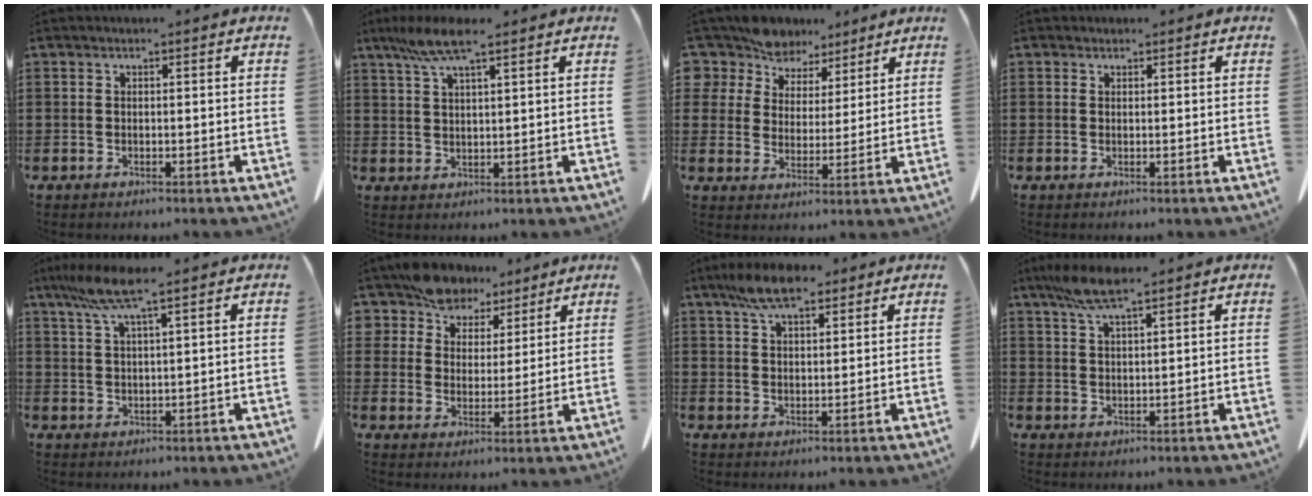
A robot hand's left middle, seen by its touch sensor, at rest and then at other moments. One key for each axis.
{"total": 6.4, "fx": 4.1, "fy": 1.1, "fz": 4.8, "tx": -0.102, "ty": -0.002, "tz": 0.074}
{"total": 7.8, "fx": 6.9, "fy": 3.8, "fz": 0.4, "tx": -0.053, "ty": -0.030, "tz": 0.131}
{"total": 0.7, "fx": 0.6, "fy": 0.4, "fz": 0.0, "tx": -0.003, "ty": 0.001, "tz": 0.012}
{"total": 7.0, "fx": 4.5, "fy": 0.4, "fz": 5.4, "tx": -0.123, "ty": -0.007, "tz": 0.078}
{"total": 7.5, "fx": 6.3, "fy": 3.8, "fz": 1.1, "tx": -0.060, "ty": -0.018, "tz": 0.121}
{"total": 7.3, "fx": 5.3, "fy": 2.5, "fz": 4.4, "tx": -0.098, "ty": 0.000, "tz": 0.098}
{"total": 6.3, "fx": 4.3, "fy": 1.1, "fz": 4.4, "tx": -0.096, "ty": 0.000, "tz": 0.078}